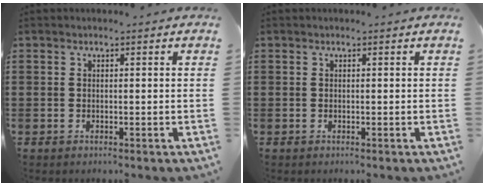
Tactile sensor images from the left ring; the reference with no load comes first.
{"total": 0.0}